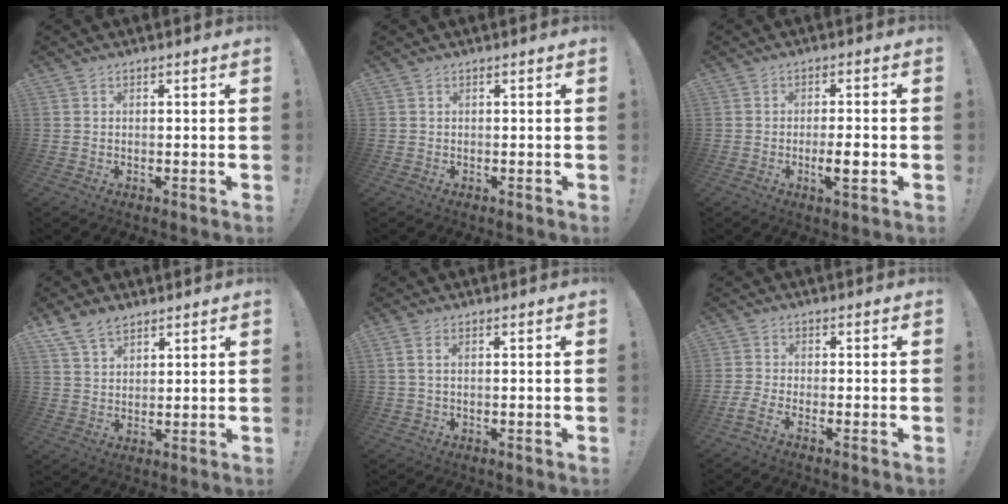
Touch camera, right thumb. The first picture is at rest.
{"total": 0.0}
{"total": 5.7, "force": [-1.7, 0.7, 5.4], "torque": [-0.091, -0.004, -0.030]}
{"total": 7.1, "force": [5.1, 4.0, 2.7], "torque": [-0.060, -0.018, 0.102]}
{"total": 11.3, "force": [2.4, 4.9, 9.9], "torque": [-0.220, -0.014, 0.045]}
{"total": 2.8, "force": [-1.9, -0.3, 2.1], "torque": [-0.055, -0.013, -0.035]}